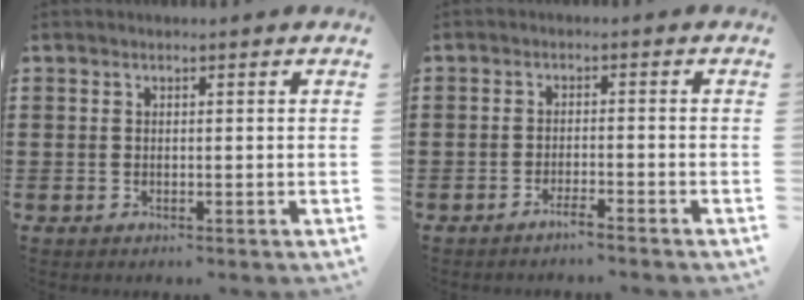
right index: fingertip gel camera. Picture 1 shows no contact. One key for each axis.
{"total": 2.4, "fx": -2.2, "fy": -0.4, "fz": 1.0, "tx": -0.017, "ty": 0.000, "tz": -0.043}